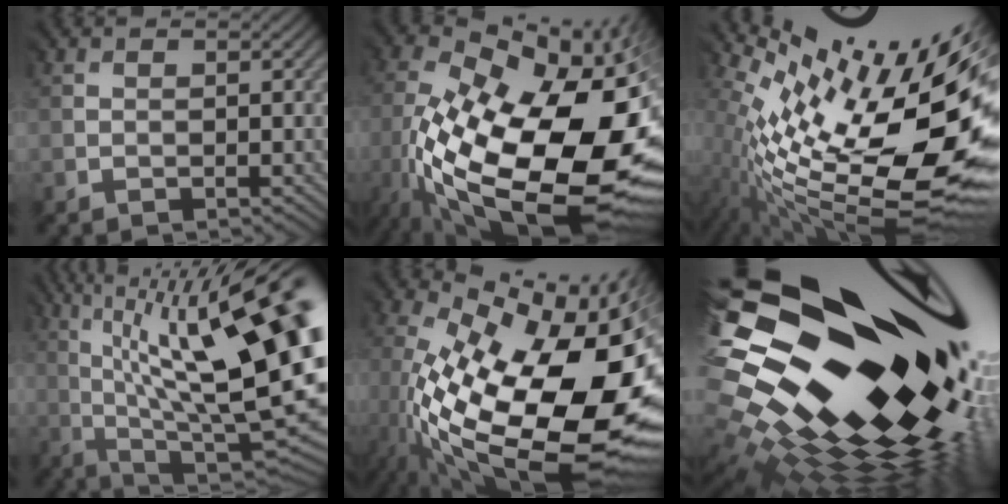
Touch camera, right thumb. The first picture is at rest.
{"total": 20.1, "force": [-6.2, 9.6, 16.5], "torque": [-0.325, -0.053, -0.083]}
{"total": 16.6, "force": [1.2, 6.3, 15.3], "torque": [-0.258, -0.035, 0.030]}
{"total": 19.3, "force": [4.2, 5.1, 18.1], "torque": [-0.261, 0.025, 0.078]}
{"total": 19.3, "force": [-4.3, 8.7, 16.7], "torque": [-0.325, -0.058, -0.053]}
{"total": 19.4, "force": [1.9, 10.2, 16.3], "torque": [-0.307, -0.005, 0.024]}